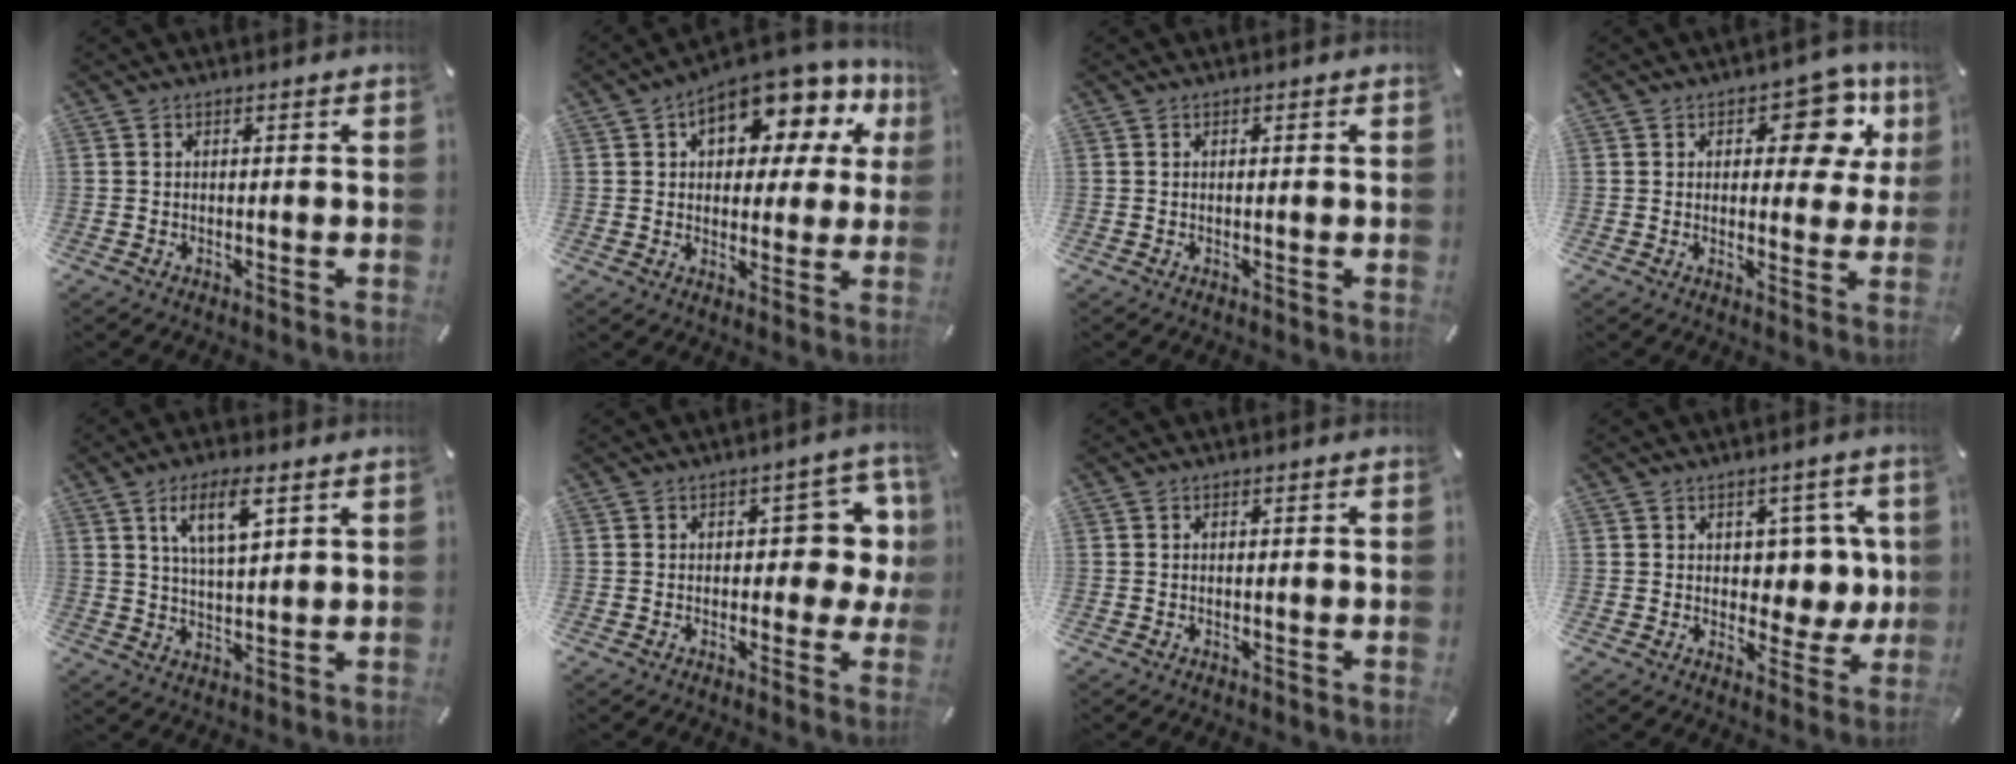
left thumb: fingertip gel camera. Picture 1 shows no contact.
{"total": 12.8, "force": [7.2, 7.1, 7.9], "torque": [-0.107, -0.052, 0.120]}
{"total": 0.0}
{"total": 12.3, "force": [5.2, 6.8, 8.8], "torque": [-0.098, -0.022, 0.084]}
{"total": 8.9, "force": [4.6, 3.3, 7.0], "torque": [-0.124, -0.005, 0.075]}
{"total": 9.0, "force": [1.7, 5.2, 7.2], "torque": [-0.085, -0.001, 0.027]}
{"total": 0.0}
{"total": 7.0, "force": [2.0, 5.6, 3.7], "torque": [-0.040, -0.006, 0.034]}